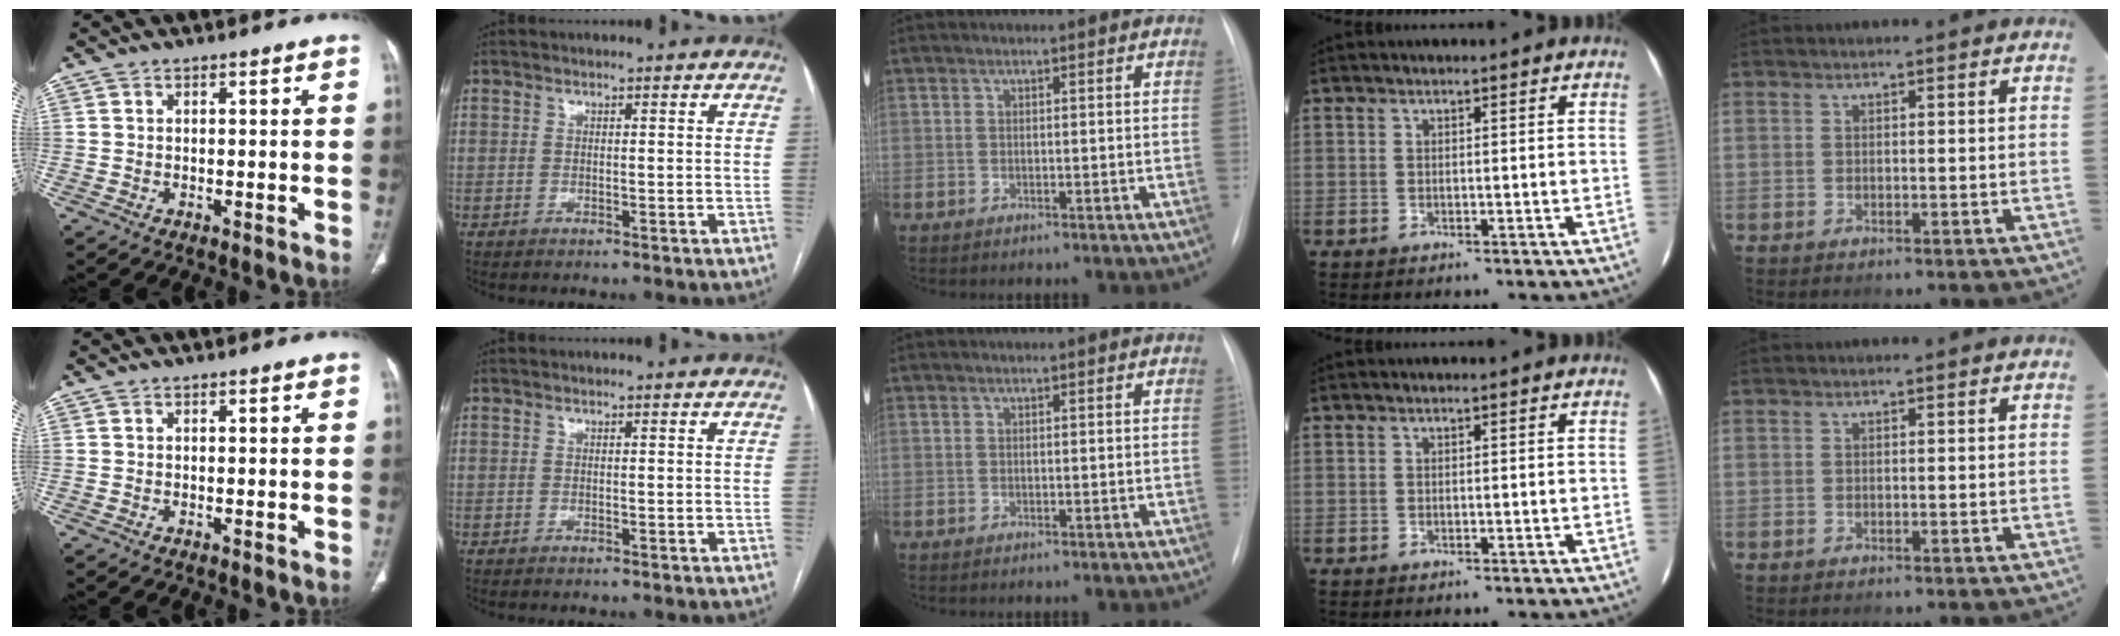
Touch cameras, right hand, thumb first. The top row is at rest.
{}